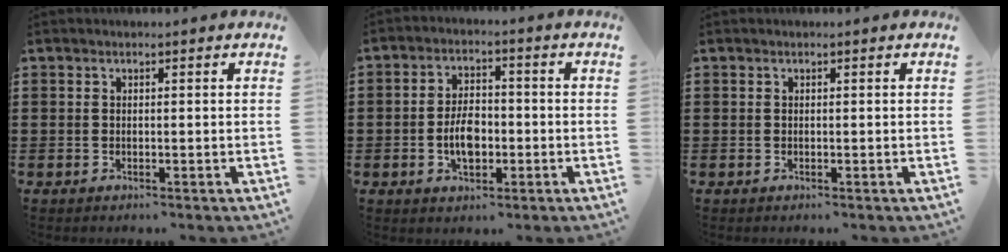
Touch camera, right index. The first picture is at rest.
{"total": 5.5, "force": [-1.3, 3.2, 4.3], "torque": [-0.071, -0.003, -0.027]}
{"total": 0.0}